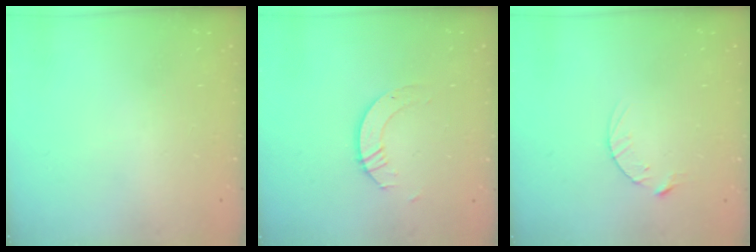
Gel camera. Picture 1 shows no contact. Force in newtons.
{"total": 4.0, "press": 4.0, "slide": 0.3}
{"total": 3.5, "press": 3.5, "slide": 0.4}